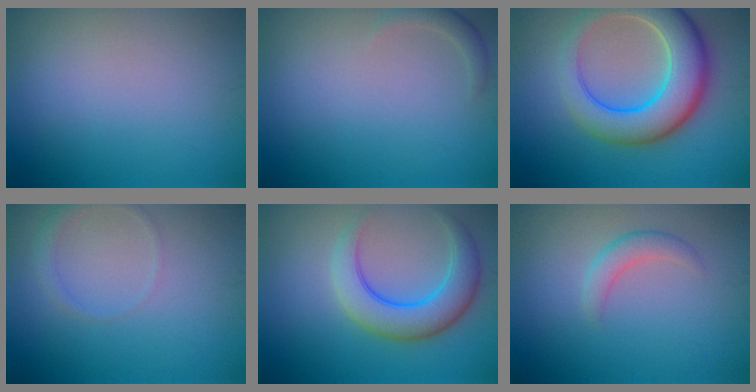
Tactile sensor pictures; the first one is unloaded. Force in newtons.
{"total": 1.2, "press": 1.2, "slide": 0.2}
{"total": 8.6, "press": 8.6, "slide": 0.6}
{"total": 1.4, "press": 1.4, "slide": 0.0}
{"total": 5.4, "press": 5.4, "slide": 0.1}
{"total": 1.9, "press": 1.9, "slide": 0.1}